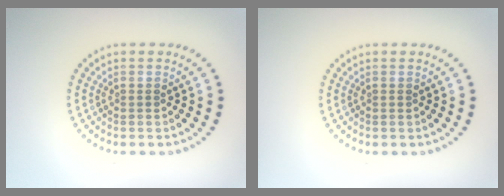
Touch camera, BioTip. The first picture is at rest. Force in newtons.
{"total": 0.0}